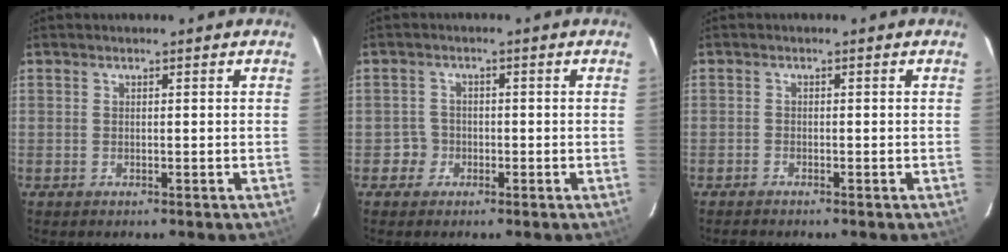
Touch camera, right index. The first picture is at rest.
{"total": 2.8, "force": [-1.0, 2.6, -0.4], "torque": [0.014, 0.019, -0.016]}
{"total": 1.2, "force": [-1.1, 0.4, 0.0], "torque": [-0.009, 0.002, -0.021]}